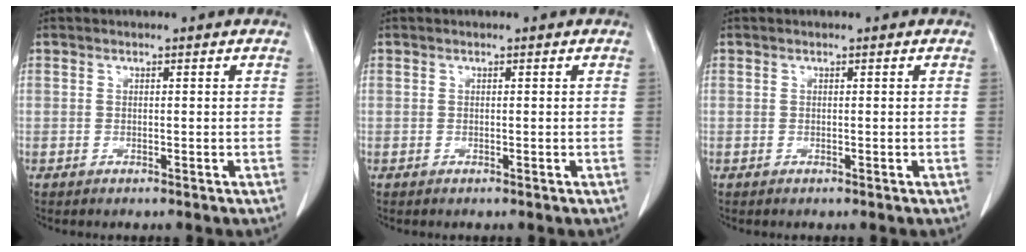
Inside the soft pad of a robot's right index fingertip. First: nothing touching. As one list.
[{"total": 0.0}, {"total": 0.0}]